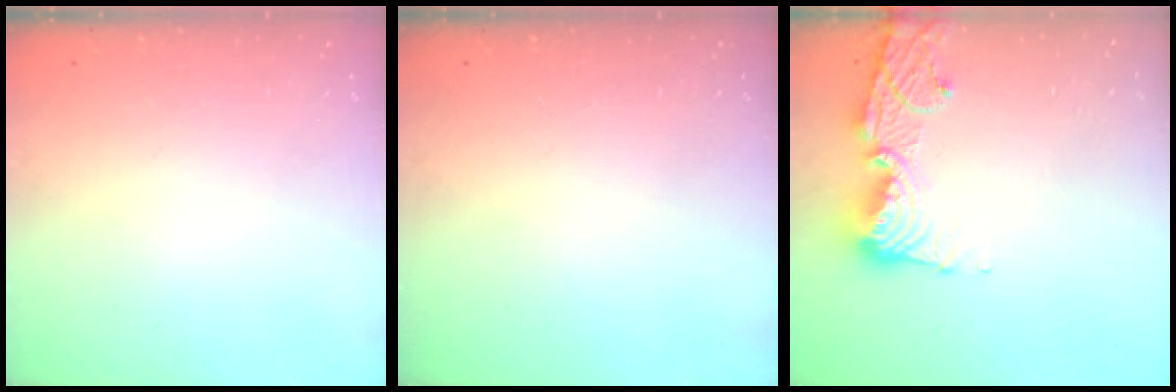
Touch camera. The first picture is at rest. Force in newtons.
{"total": 0.0}
{"total": 13.3, "press": 13.2, "slide": 1.6}